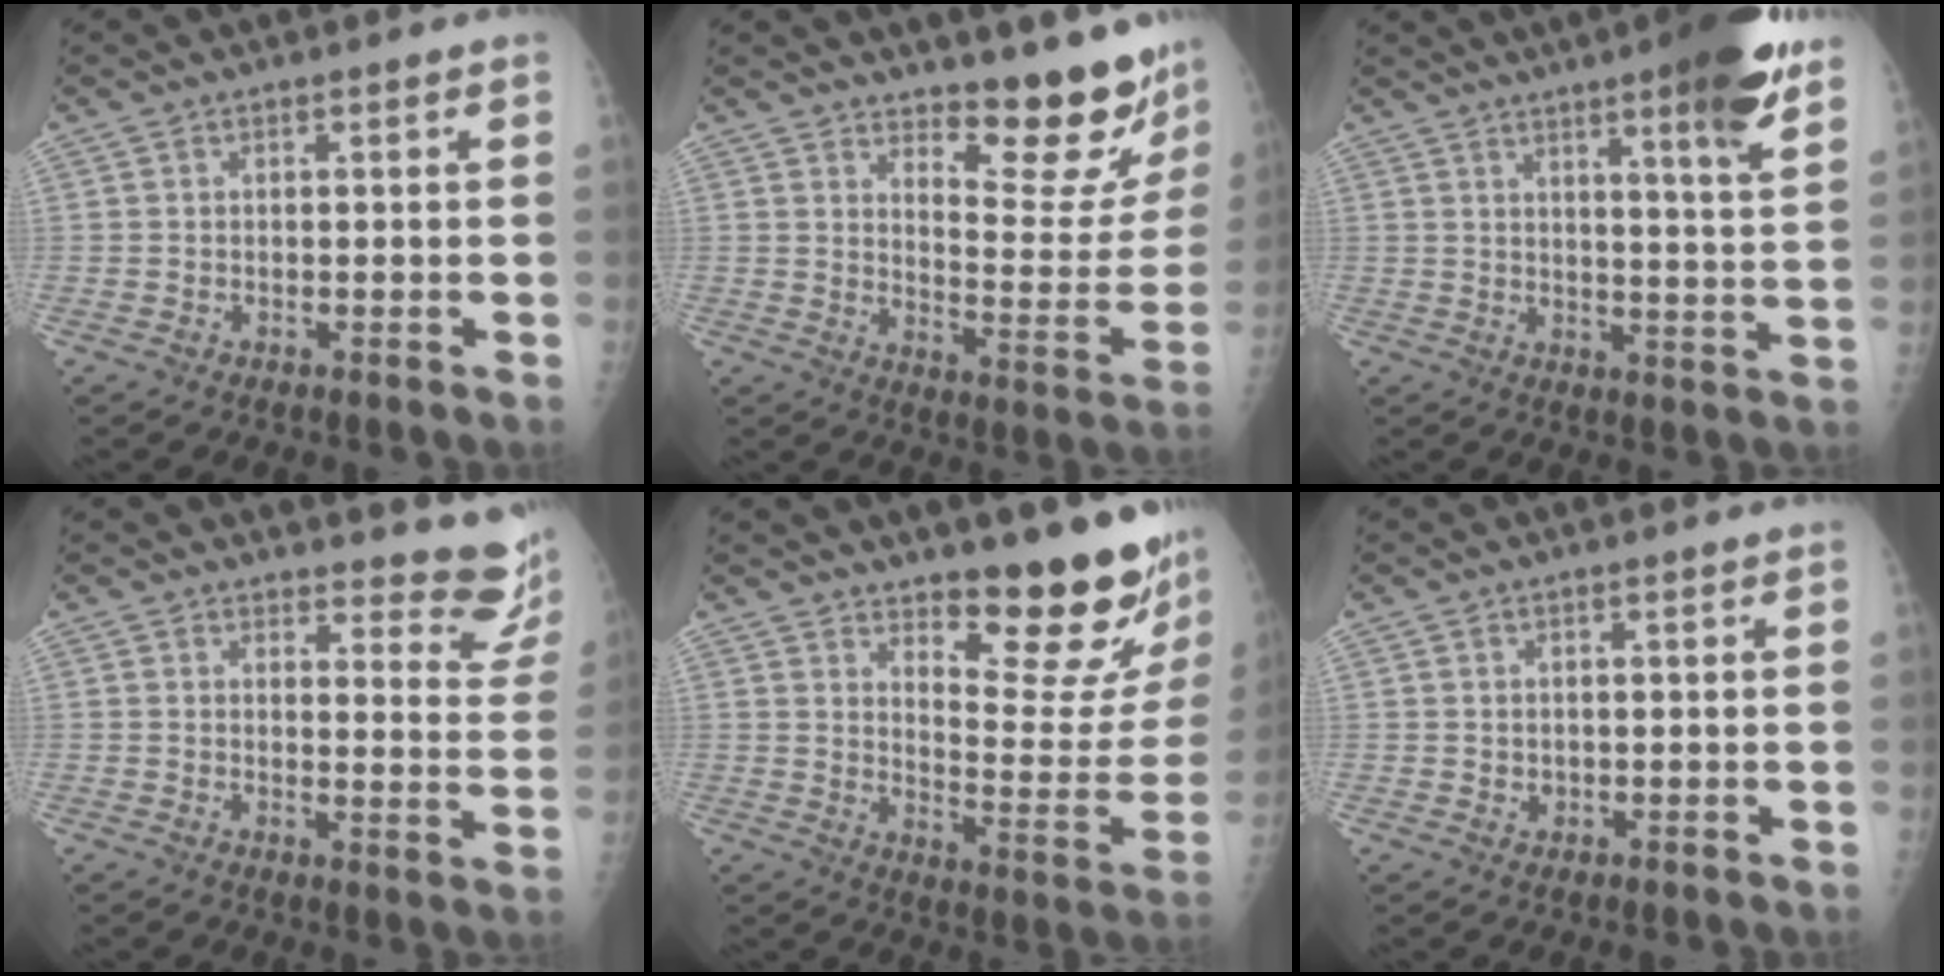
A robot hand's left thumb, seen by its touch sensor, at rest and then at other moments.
{"total": 14.6, "force": [12.6, 3.5, 6.5], "torque": [-0.044, -0.131, 0.172]}
{"total": 12.9, "force": [8.1, 1.3, 10.0], "torque": [-0.125, -0.041, 0.107]}
{"total": 11.9, "force": [11.3, 2.8, 2.3], "torque": [0.010, -0.113, 0.106]}
{"total": 18.5, "force": [14.7, 4.1, 10.4], "torque": [-0.107, -0.145, 0.203]}
{"total": 1.2, "force": [0.5, 1.0, 0.5], "torque": [-0.001, -0.003, 0.009]}